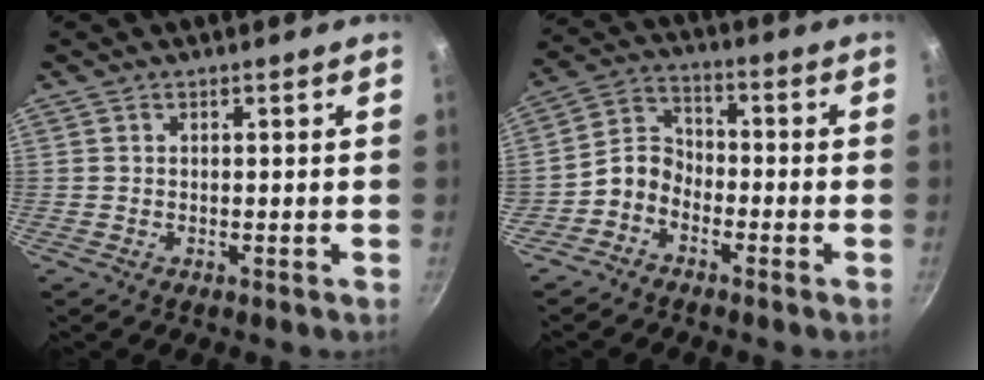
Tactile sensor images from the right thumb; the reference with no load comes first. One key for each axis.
{"total": 5.1, "fx": -2.8, "fy": 3.8, "fz": 1.8, "tx": -0.017, "ty": 0.040, "tz": -0.070}